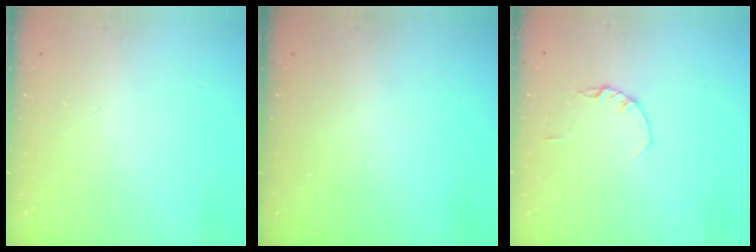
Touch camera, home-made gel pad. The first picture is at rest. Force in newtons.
{"total": 0.0}
{"total": 1.4, "press": 1.3, "slide": 0.3}